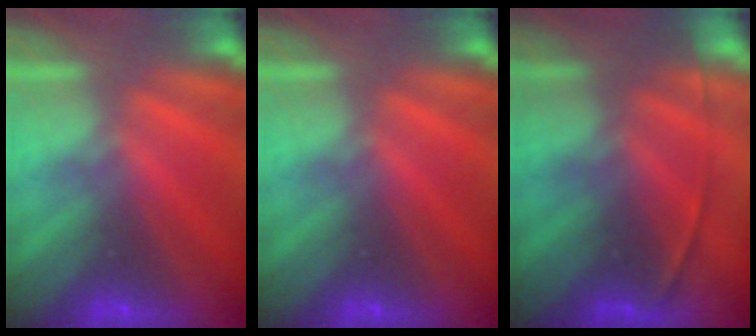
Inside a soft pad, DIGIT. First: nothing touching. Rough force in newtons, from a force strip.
{"total": 0.0}
{"total": 1.8}